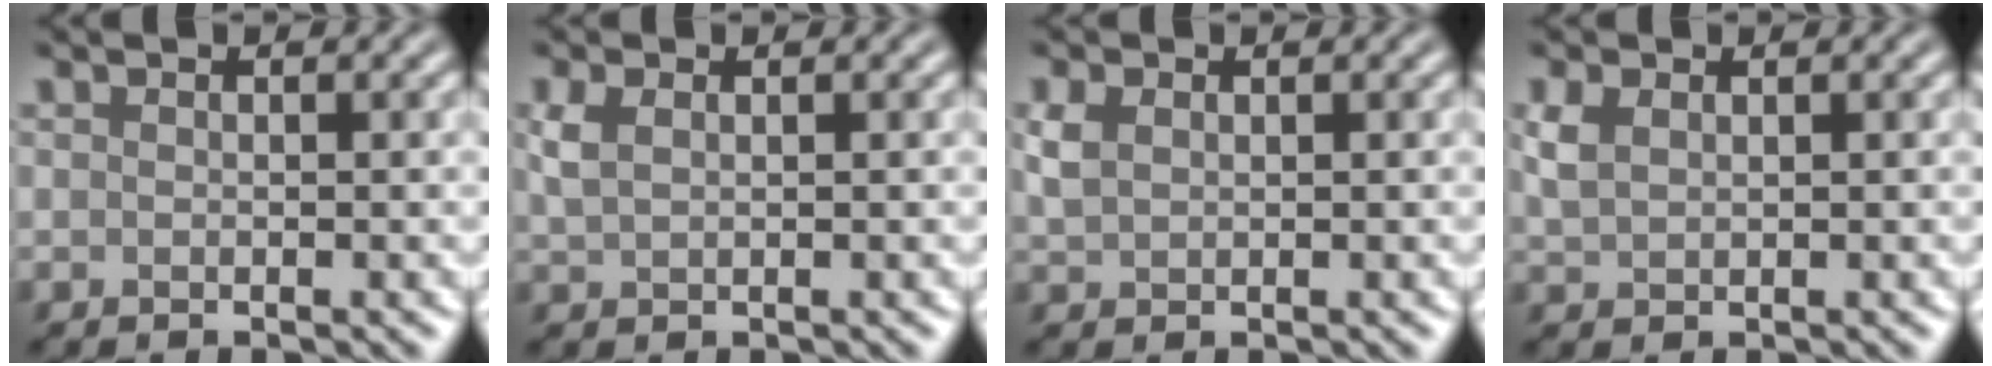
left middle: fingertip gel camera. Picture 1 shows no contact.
{"total": 1.7, "force": [0.7, 1.0, 1.2], "torque": [-0.032, 0.002, 0.017]}
{"total": 1.8, "force": [0.6, 1.3, 1.0], "torque": [-0.026, 0.003, 0.015]}
{"total": 1.8, "force": [0.8, 1.2, 1.2], "torque": [-0.032, 0.002, 0.020]}